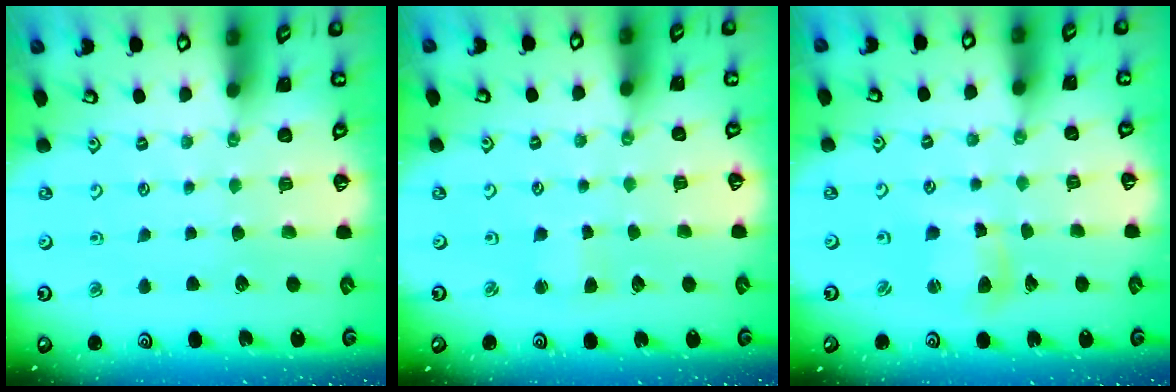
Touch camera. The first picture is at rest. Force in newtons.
{"total": 2.1, "press": 2.1, "slide": 0.2}
{"total": 5.4, "press": 5.3, "slide": 0.8}